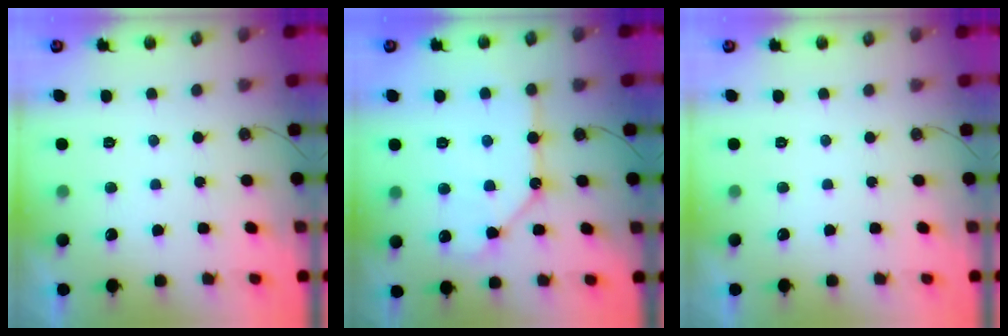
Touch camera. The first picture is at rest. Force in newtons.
{"total": 10.8, "press": 10.8, "slide": 1.1}
{"total": 0.6, "press": 0.1, "slide": 0.5}